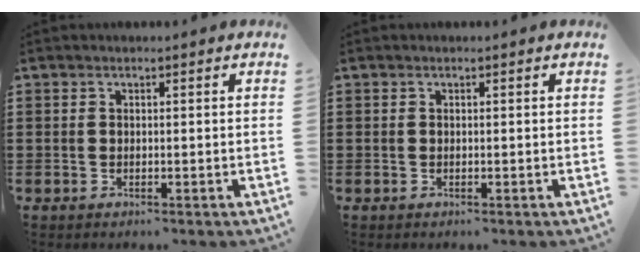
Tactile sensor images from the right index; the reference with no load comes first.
{"total": 0.0}